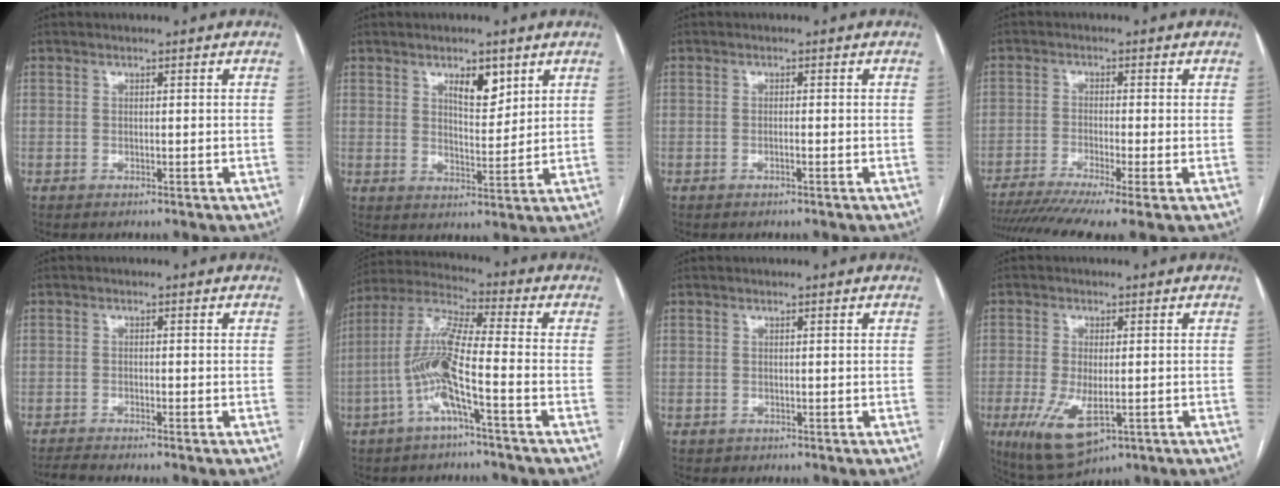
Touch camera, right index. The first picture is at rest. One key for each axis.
{"total": 5.3, "fx": 3.0, "fy": 1.9, "fz": 3.8, "tx": -0.063, "ty": -0.003, "tz": 0.051}
{"total": 0.7, "fx": -0.4, "fy": 0.0, "fz": 0.7, "tx": -0.013, "ty": 0.001, "tz": -0.005}
{"total": 12.3, "fx": -8.9, "fy": 0.3, "fz": 8.6, "tx": -0.148, "ty": -0.020, "tz": -0.144}
{"total": 2.4, "fx": -2.2, "fy": -0.5, "fz": 1.0, "tx": -0.023, "ty": -0.004, "tz": -0.041}
{"total": 10.7, "fx": -3.6, "fy": 0.2, "fz": 10.1, "tx": -0.214, "ty": 0.012, "tz": -0.078}
{"total": 0.0}
{"total": 8.7, "fx": -2.8, "fy": 3.4, "fz": 7.5, "tx": -0.146, "ty": -0.022, "tz": -0.035}